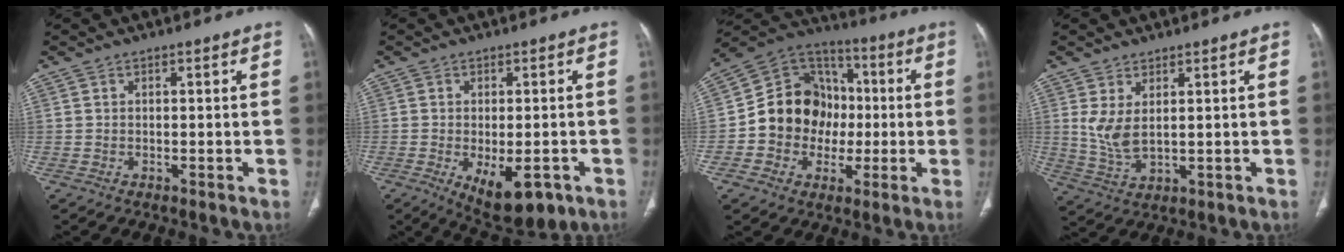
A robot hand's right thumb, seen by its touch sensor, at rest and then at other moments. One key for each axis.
{"total": 10.5, "fx": -4.4, "fy": 5.0, "fz": 8.2, "tx": -0.109, "ty": -0.002, "tz": -0.049}
{"total": 16.4, "fx": -1.3, "fy": 14.2, "fz": 8.1, "tx": -0.084, "ty": 0.034, "tz": -0.026}
{"total": 5.6, "fx": 1.7, "fy": 2.3, "fz": 4.8, "tx": -0.105, "ty": -0.016, "tz": 0.047}